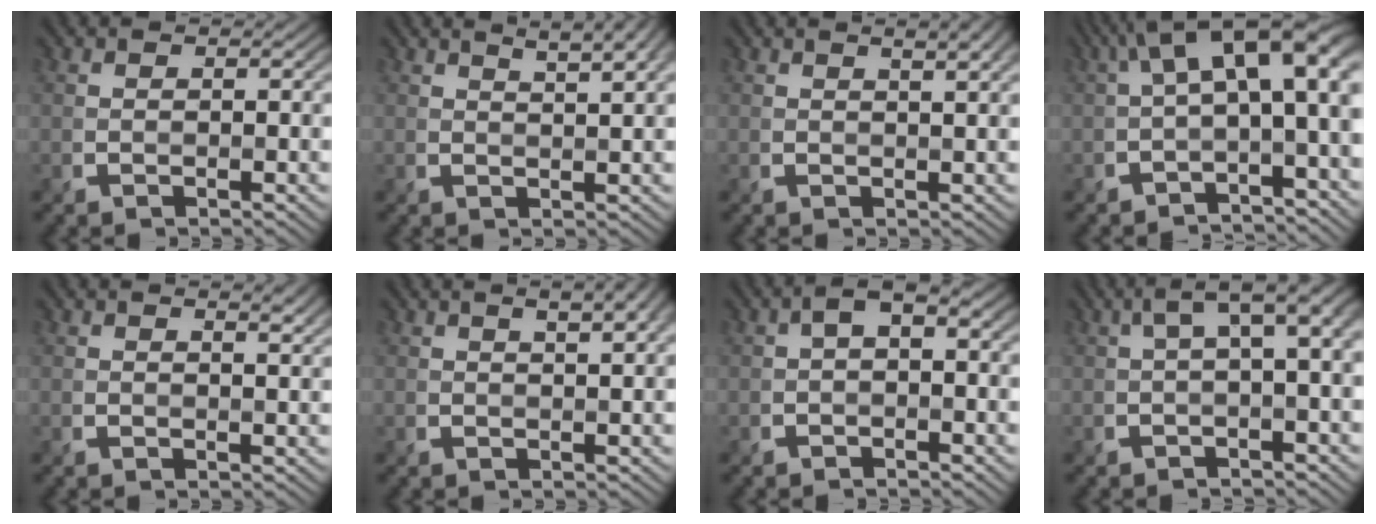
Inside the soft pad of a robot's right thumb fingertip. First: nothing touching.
{"total": 4.7, "force": [3.1, 0.9, 3.5], "torque": [-0.058, 0.014, 0.042]}
{"total": 3.4, "force": [1.9, 0.8, 2.7], "torque": [-0.036, 0.006, 0.021]}
{"total": 10.4, "force": [1.4, 4.2, 9.4], "torque": [-0.147, 0.013, 0.021]}
{"total": 1.5, "force": [1.2, 0.2, 0.9], "torque": [-0.016, -0.004, 0.017]}
{"total": 4.0, "force": [2.1, 1.1, 3.2], "torque": [-0.047, 0.010, 0.021]}
{"total": 2.7, "force": [-0.1, 1.4, 2.3], "torque": [-0.042, 0.009, -0.006]}
{"total": 4.8, "force": [0.8, 1.5, 4.5], "torque": [-0.062, 0.018, 0.010]}